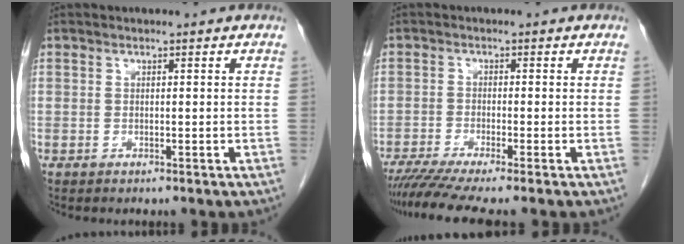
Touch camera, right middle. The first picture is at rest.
{"total": 7.1, "force": [-5.8, -0.7, 4.0], "torque": [-0.062, -0.017, -0.097]}